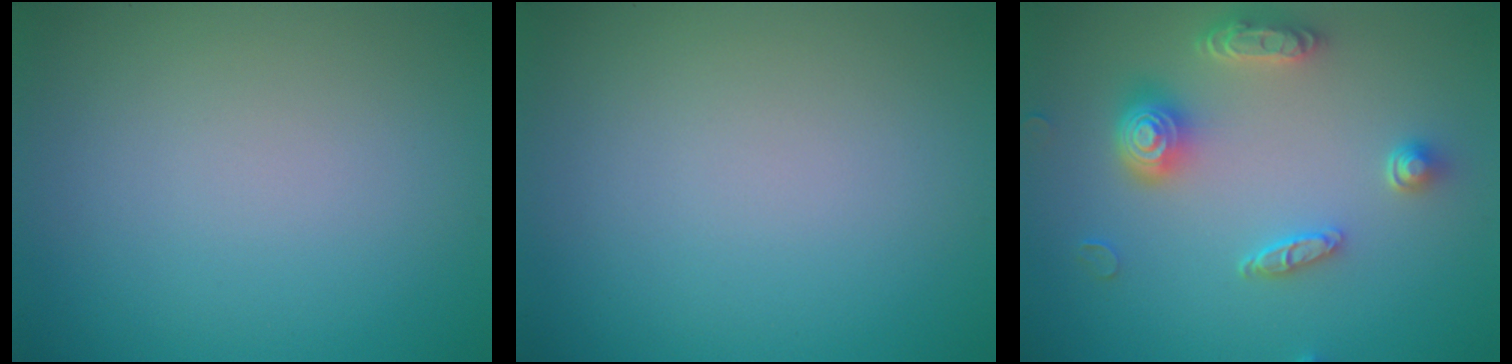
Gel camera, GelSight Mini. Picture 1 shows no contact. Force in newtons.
{"total": 0.0}
{"total": 4.8, "press": 3.9, "slide": 2.8}